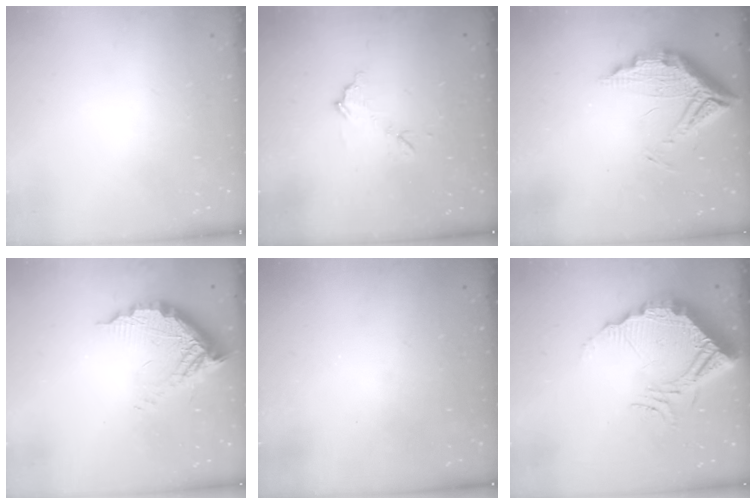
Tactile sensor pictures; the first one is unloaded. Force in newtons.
{"total": 7.9, "press": 7.9, "slide": 0.3}
{"total": 13.0, "press": 12.9, "slide": 1.5}
{"total": 13.5, "press": 13.4, "slide": 1.2}
{"total": 3.2, "press": 3.2, "slide": 0.1}
{"total": 15.8, "press": 15.7, "slide": 1.4}